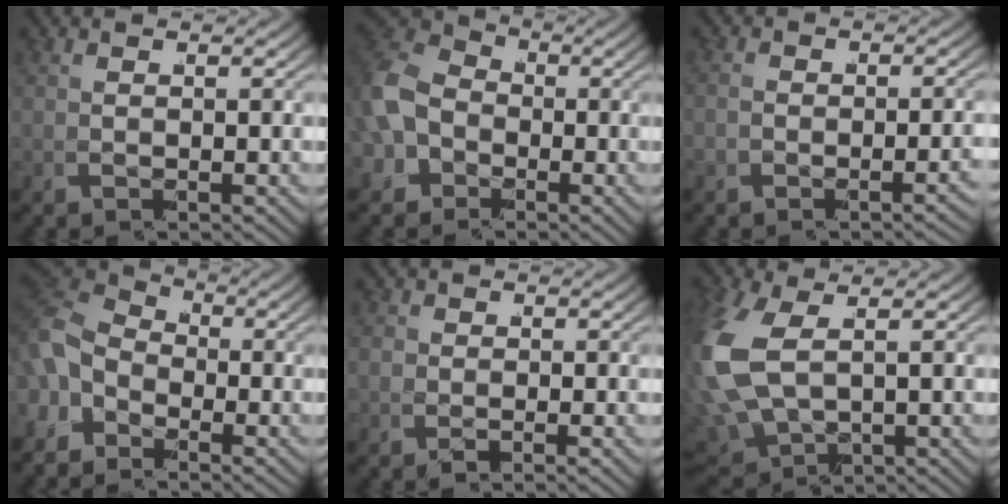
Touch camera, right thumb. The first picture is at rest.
{"total": 8.7, "force": [-0.4, 7.4, 4.5], "torque": [-0.111, -0.019, -0.007]}
{"total": 1.5, "force": [-1.1, 0.7, 0.6], "torque": [-0.010, -0.002, -0.022]}
{"total": 5.9, "force": [1.5, 4.3, 3.9], "torque": [-0.084, -0.004, 0.025]}
{"total": 1.5, "force": [-0.3, 1.3, 0.7], "torque": [-0.015, -0.004, -0.009]}
{"total": 8.5, "force": [0.5, 5.8, 6.2], "torque": [-0.189, -0.047, 0.050]}